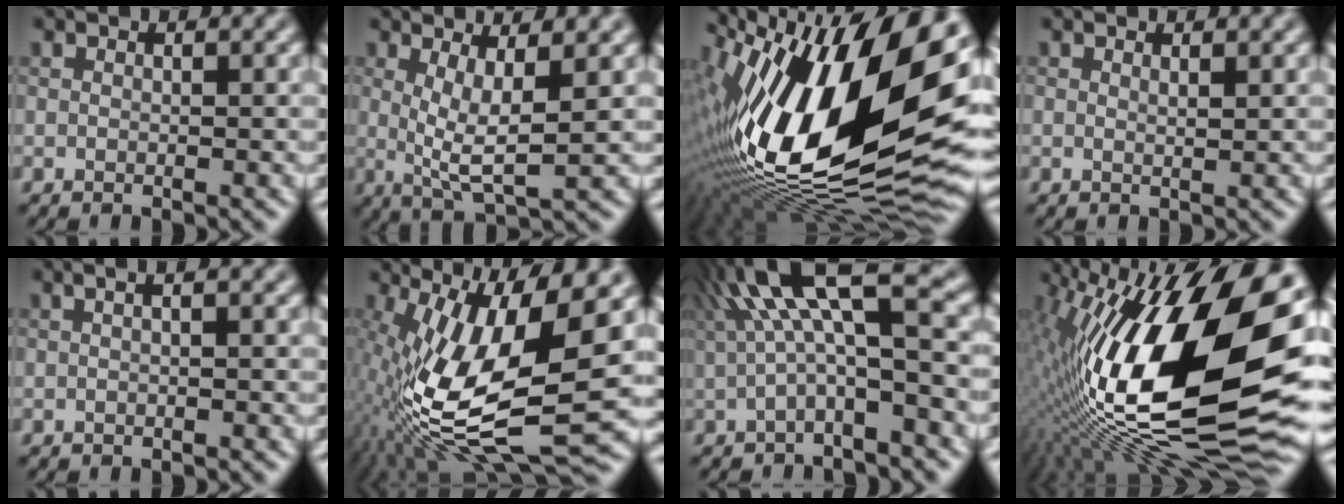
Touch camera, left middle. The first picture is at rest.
{"total": 5.0, "force": [0.9, 1.3, 4.8], "torque": [-0.088, -0.010, 0.019]}
{"total": 19.5, "force": [2.4, 8.5, 17.4], "torque": [-0.293, 0.023, 0.022]}
{"total": 0.7, "force": [0.5, 0.1, 0.5], "torque": [-0.004, -0.001, 0.007]}
{"total": 1.8, "force": [0.6, 0.6, 1.5], "torque": [-0.015, -0.002, 0.001]}
{"total": 14.7, "force": [-1.2, 4.9, 13.8], "torque": [-0.277, -0.011, -0.025]}
{"total": 9.1, "force": [2.3, 2.6, 8.4], "torque": [-0.155, 0.019, 0.034]}
{"total": 21.5, "force": [1.7, 9.6, 19.1], "torque": [-0.354, -0.005, 0.012]}